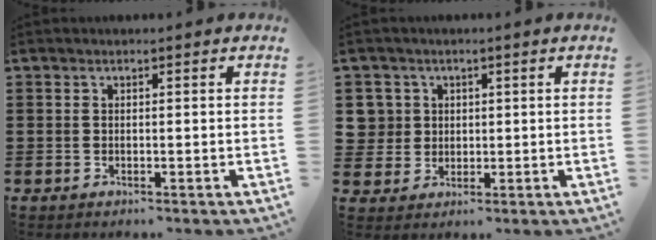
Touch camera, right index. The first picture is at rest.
{"total": 4.2, "force": [0.9, 4.1, 0.3], "torque": [-0.028, 0.015, 0.017]}